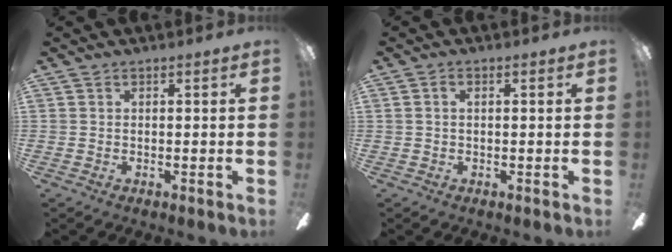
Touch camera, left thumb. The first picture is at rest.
{"total": 1.3, "force": [0.2, 0.7, 1.1], "torque": [-0.022, 0.006, 0.002]}